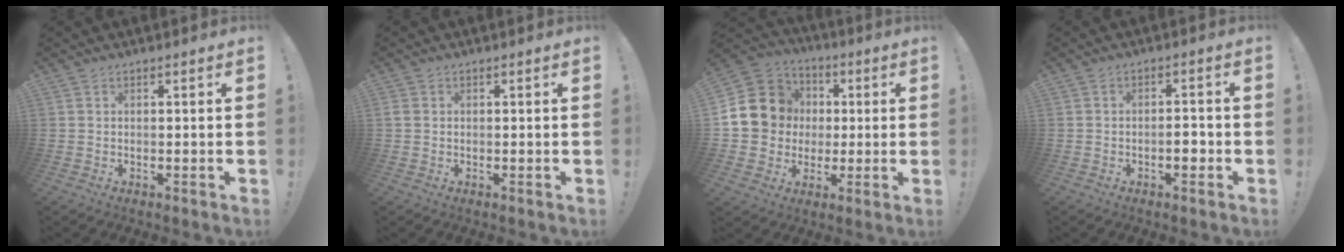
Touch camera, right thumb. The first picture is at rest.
{"total": 1.3, "force": [0.0, 1.1, 0.6], "torque": [-0.014, 0.006, 0.001]}
{"total": 14.4, "force": [1.5, 13.6, 4.7], "torque": [-0.080, 0.006, 0.054]}
{"total": 4.1, "force": [-1.8, 1.6, 3.3], "torque": [-0.044, 0.006, -0.032]}